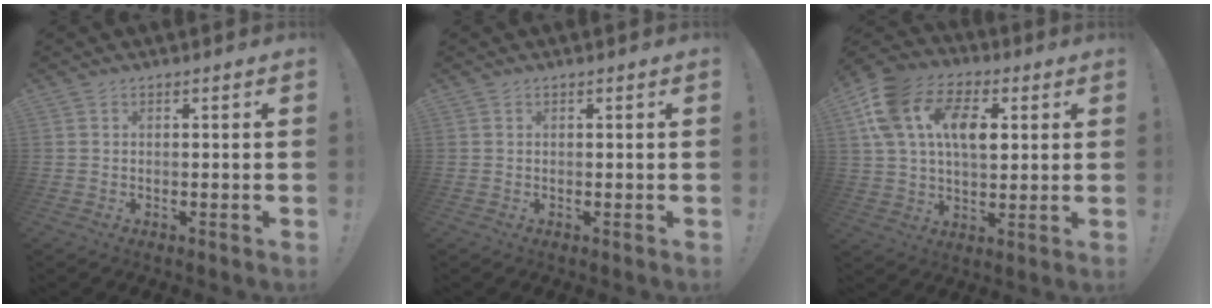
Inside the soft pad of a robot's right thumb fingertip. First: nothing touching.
{"total": 0.0}
{"total": 18.1, "force": [5.3, 12.0, 12.4], "torque": [-0.222, -0.004, 0.096]}